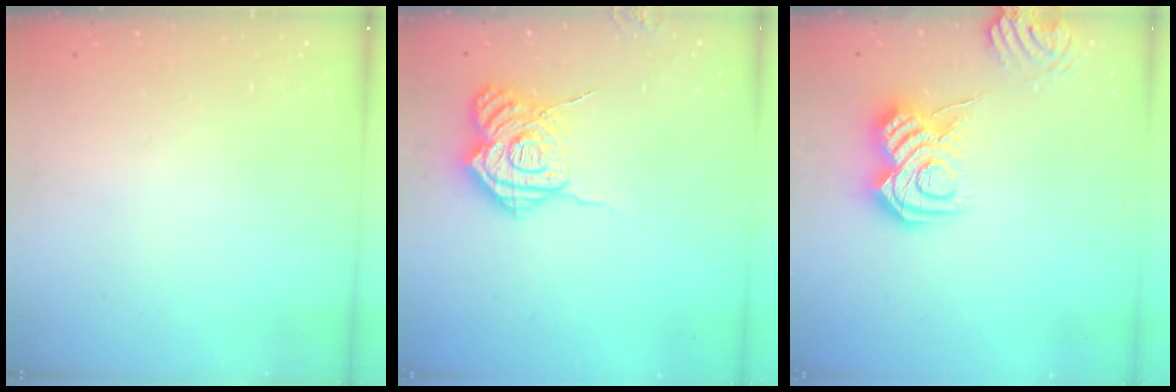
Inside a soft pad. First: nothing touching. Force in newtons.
{"total": 15.2, "press": 15.1, "slide": 1.6}
{"total": 11.6, "press": 11.5, "slide": 1.1}